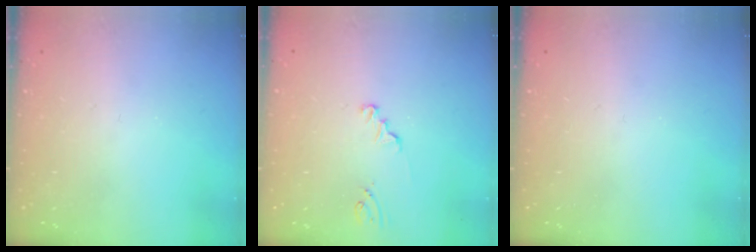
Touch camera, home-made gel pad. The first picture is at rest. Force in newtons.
{"total": 1.4, "press": 1.4, "slide": 0.1}
{"total": 0.0}